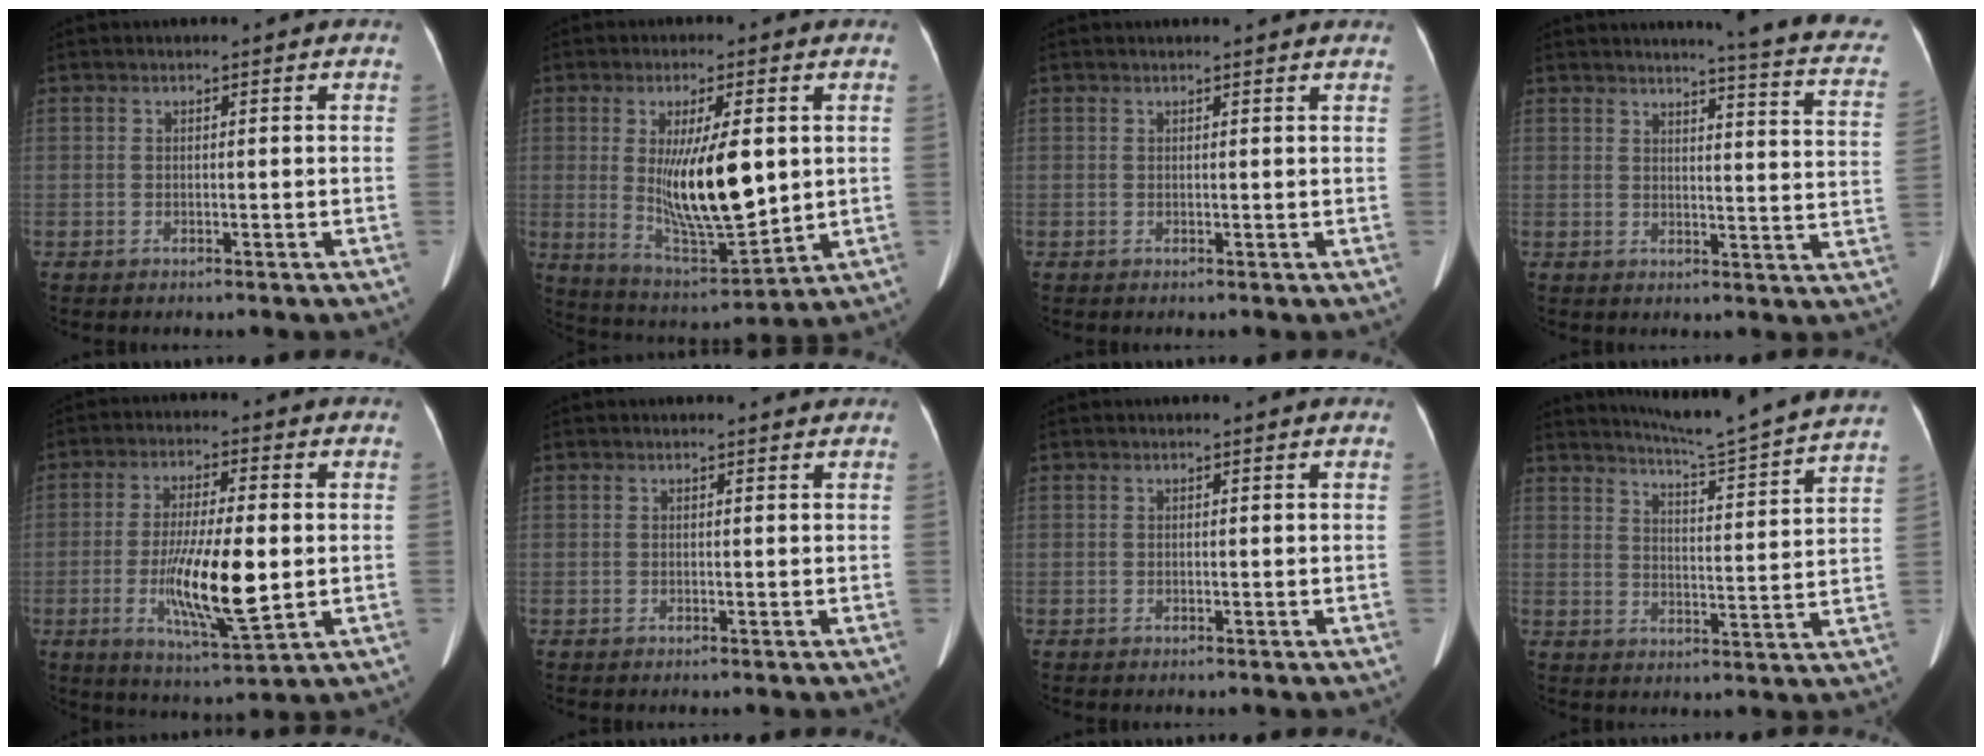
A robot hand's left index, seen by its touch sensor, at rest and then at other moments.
{"total": 13.3, "force": [1.3, 3.2, 12.9], "torque": [-0.231, -0.019, 0.032]}
{"total": 3.5, "force": [3.3, 0.0, 1.0], "torque": [-0.015, 0.010, 0.030]}
{"total": 13.7, "force": [11.9, 0.6, 6.6], "torque": [-0.071, -0.060, 0.107]}
{"total": 11.5, "force": [-1.6, 1.8, 11.2], "torque": [-0.208, -0.017, -0.025]}
{"total": 1.5, "force": [1.5, 0.1, 0.1], "torque": [-0.009, 0.002, 0.017]}
{"total": 0.7, "force": [0.7, 0.0, 0.2], "torque": [-0.008, 0.001, 0.008]}
{"total": 19.2, "force": [17.7, -1.5, 7.3], "torque": [-0.123, -0.060, 0.222]}